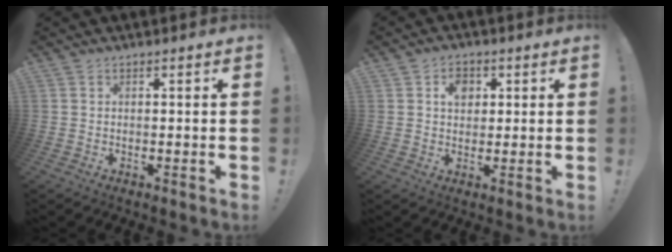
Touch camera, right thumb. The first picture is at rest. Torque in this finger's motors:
{"motor_torque": [0.90, 0.80, 0.02, 0.00, -0.01]}